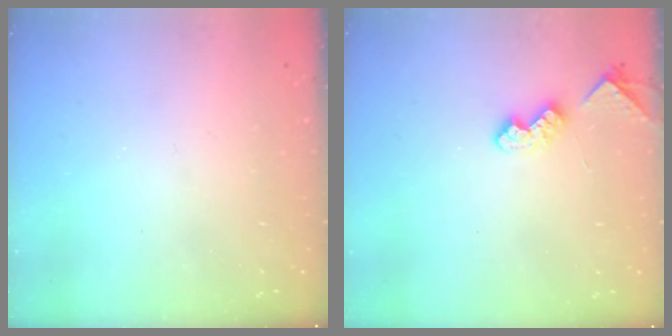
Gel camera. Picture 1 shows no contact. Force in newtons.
{"total": 3.8, "press": 3.8, "slide": 0.6}